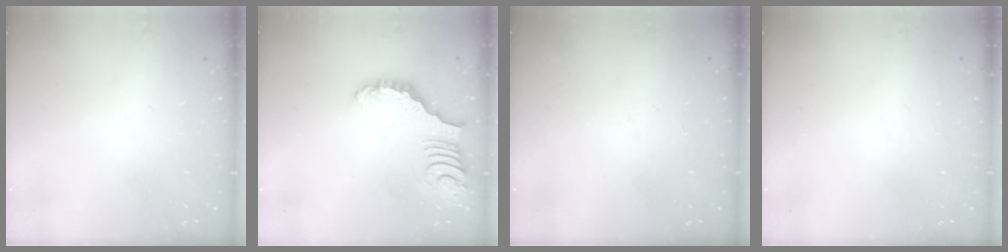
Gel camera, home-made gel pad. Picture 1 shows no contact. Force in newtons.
{"total": 3.3, "press": 3.3, "slide": 0.5}
{"total": 1.6, "press": 1.6, "slide": 0.1}
{"total": 0.0}